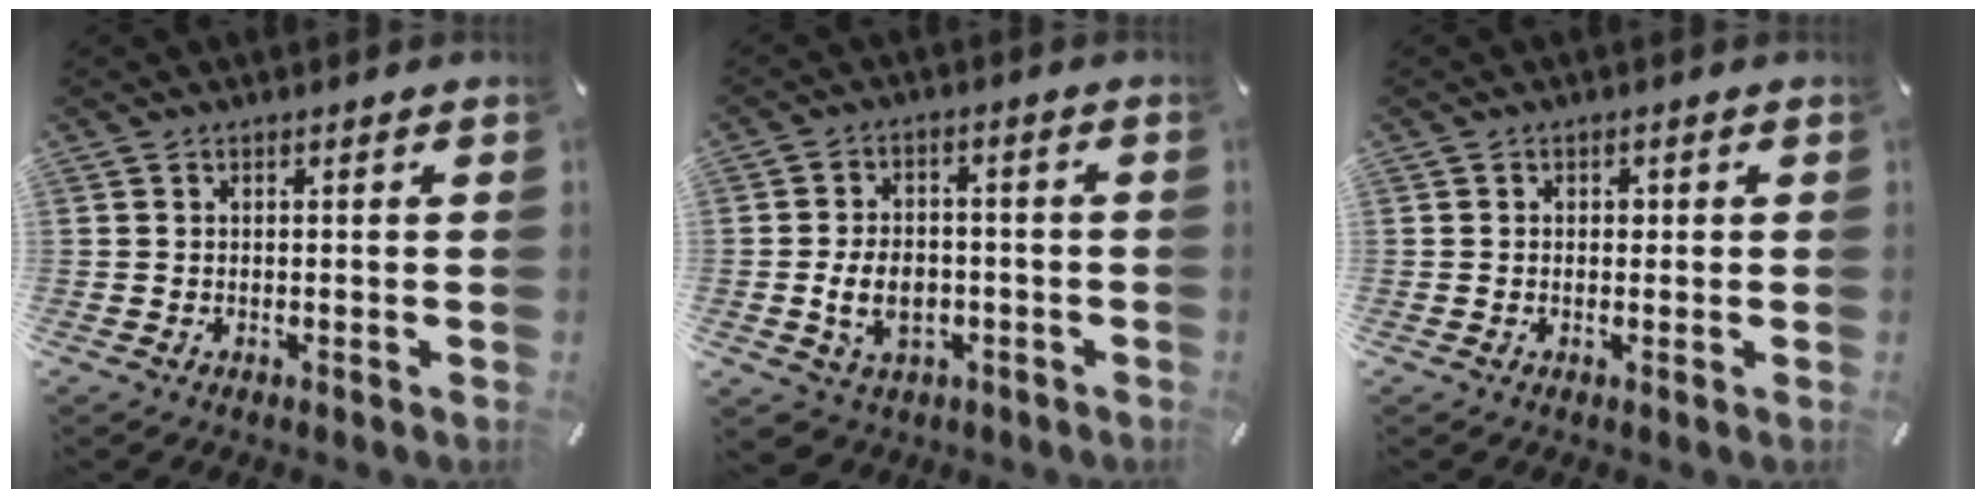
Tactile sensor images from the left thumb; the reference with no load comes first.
{"total": 8.8, "force": [-1.9, 6.8, 5.3], "torque": [-0.112, 0.013, -0.032]}
{"total": 1.2, "force": [0.1, 1.0, 0.7], "torque": [-0.007, 0.002, -0.002]}